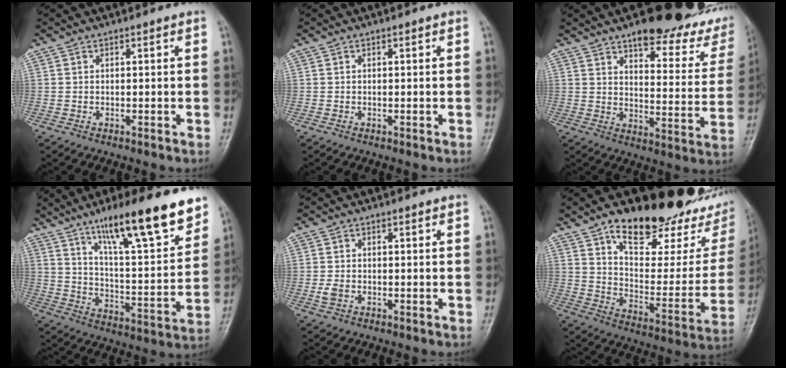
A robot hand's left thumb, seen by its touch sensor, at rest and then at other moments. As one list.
[{"total": 0.0}, {"total": 23.1, "force": [17.3, 8.3, 12.9], "torque": [-0.116, -0.082, 0.209]}, {"total": 21.2, "force": [14.1, 4.2, 15.3], "torque": [-0.208, -0.061, 0.226]}, {"total": 1.8, "force": [-0.4, 1.3, 1.3], "torque": [-0.028, 0.000, -0.008]}, {"total": 30.7, "force": [19.7, 12.5, 19.9], "torque": [-0.240, -0.069, 0.290]}]